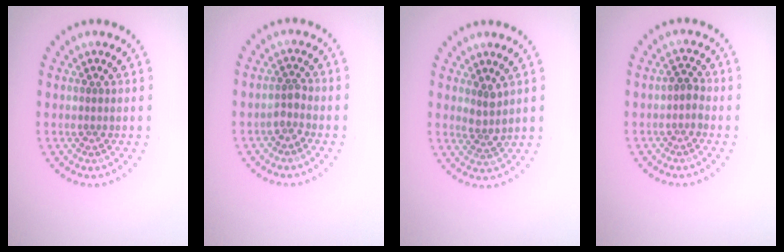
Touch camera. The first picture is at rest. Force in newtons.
{"total": 1.4, "press": 1.2, "slide": 0.7}
{"total": 1.9, "press": 1.5, "slide": 1.2}
{"total": 1.2, "press": 1.1, "slide": 0.6}